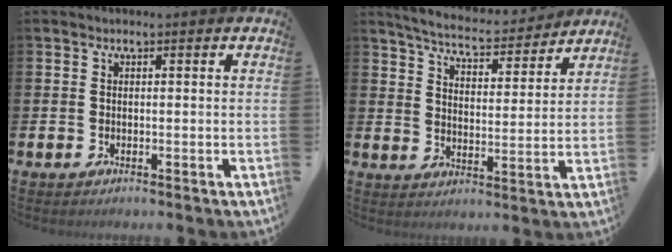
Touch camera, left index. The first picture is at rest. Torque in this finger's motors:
{"motor_torque": [0.94, -1.20, 0.05, 0.07]}